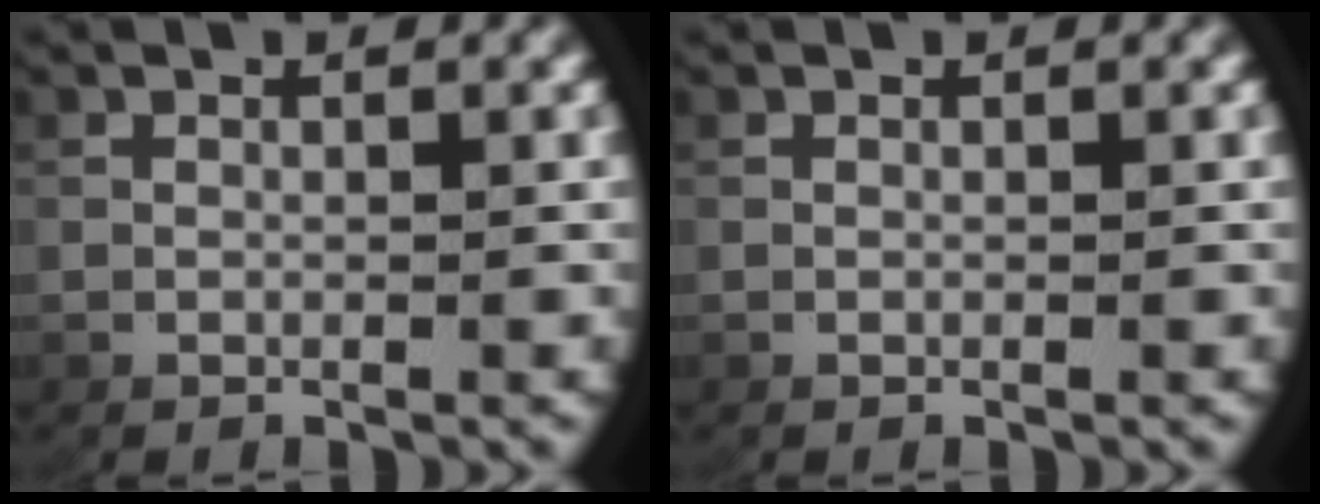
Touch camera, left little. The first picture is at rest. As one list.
[{"total": 0.0}]